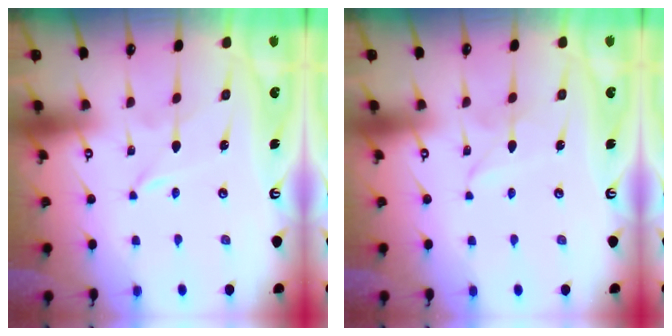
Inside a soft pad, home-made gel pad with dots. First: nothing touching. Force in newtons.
{"total": 3.1, "press": 3.1, "slide": 0.3}